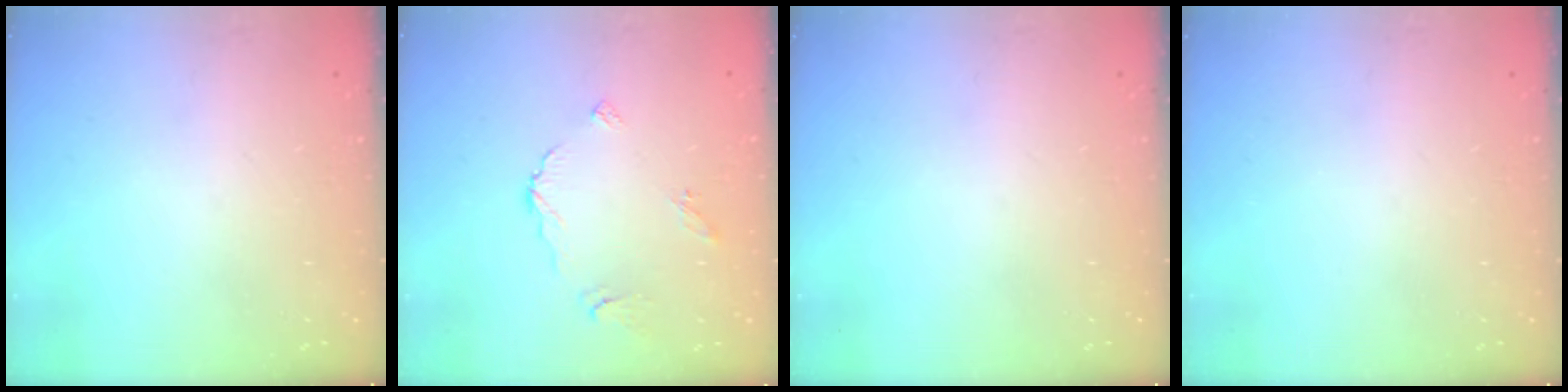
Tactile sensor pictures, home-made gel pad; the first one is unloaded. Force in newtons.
{"total": 5.1, "press": 5.1, "slide": 0.3}
{"total": 0.0}
{"total": 0.0}